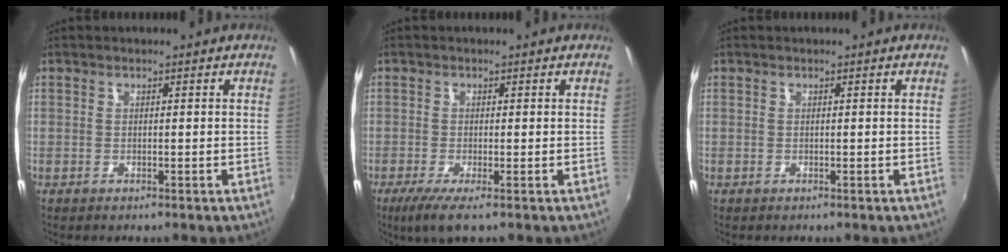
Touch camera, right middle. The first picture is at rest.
{"total": 4.2, "force": [-2.2, 0.2, 3.6], "torque": [-0.083, -0.018, -0.043]}
{"total": 0.0}